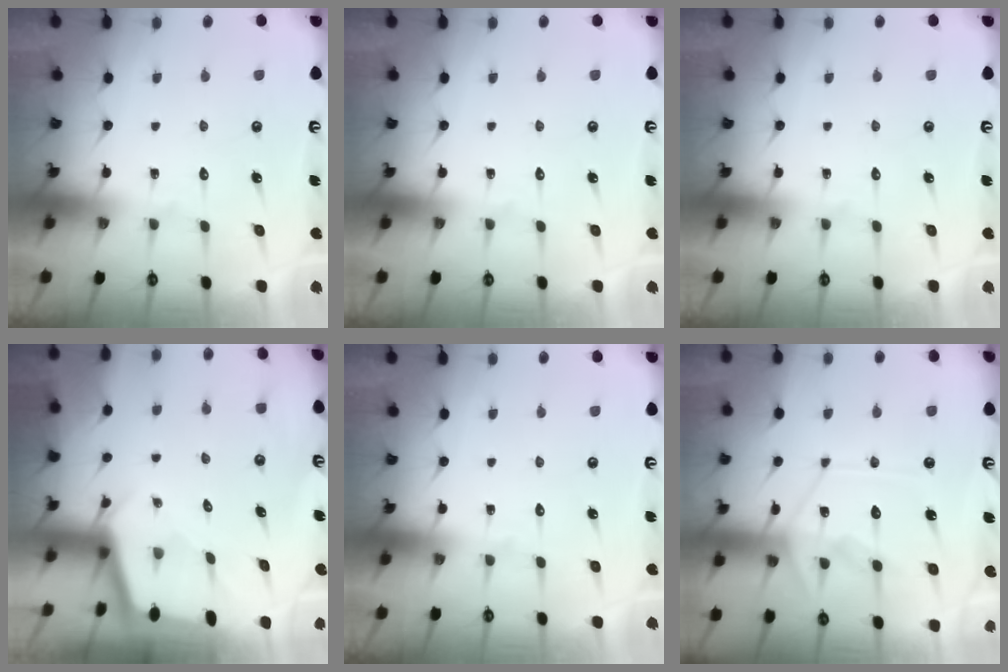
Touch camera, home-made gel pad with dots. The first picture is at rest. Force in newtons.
{"total": 0.0}
{"total": 0.0}
{"total": 2.1, "press": 2.1, "slide": 0.2}
{"total": 0.0}
{"total": 14.2, "press": 14.1, "slide": 1.6}